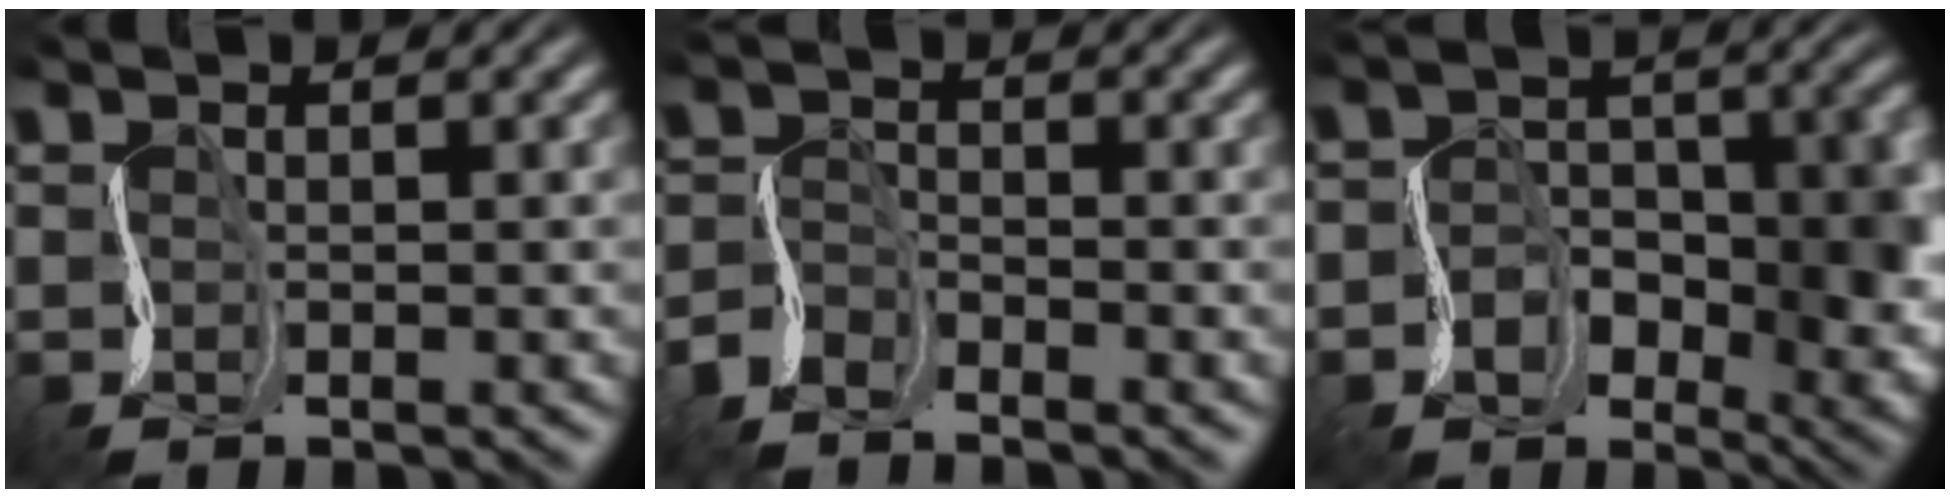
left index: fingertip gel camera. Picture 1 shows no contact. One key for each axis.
{"total": 2.9, "fx": -2.5, "fy": 1.1, "fz": 0.8, "tx": -0.023, "ty": 0.001, "tz": -0.060}
{"total": 7.6, "fx": -1.6, "fy": 5.3, "fz": 5.2, "tx": -0.068, "ty": -0.007, "tz": -0.028}